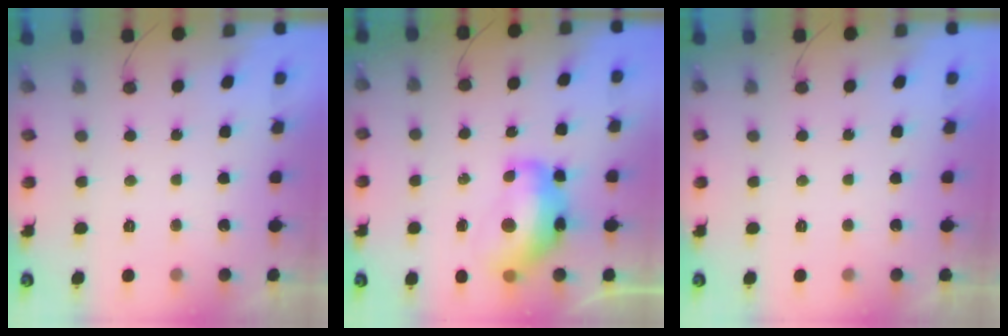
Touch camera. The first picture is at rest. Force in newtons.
{"total": 13.4, "press": 13.3, "slide": 1.4}
{"total": 0.0}